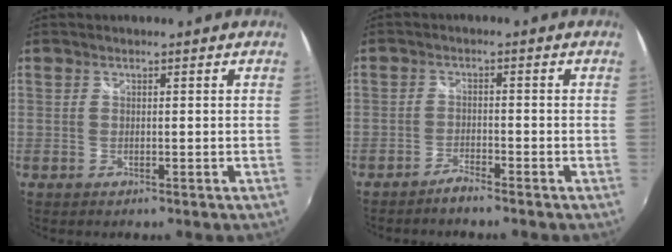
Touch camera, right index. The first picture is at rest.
{"total": 2.3, "force": [-2.2, 0.1, 0.8], "torque": [-0.028, -0.001, -0.044]}